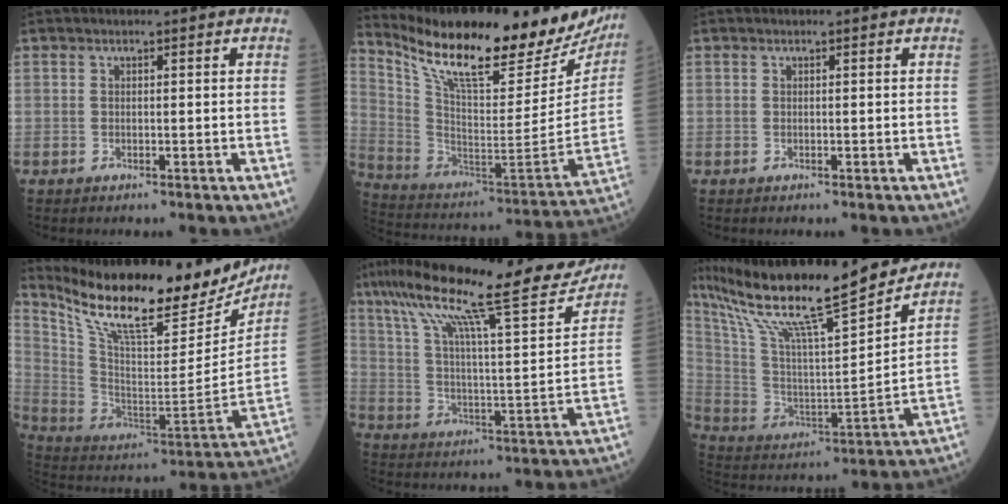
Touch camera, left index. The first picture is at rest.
{"total": 29.5, "force": [24.1, 6.6, 15.6], "torque": [-0.269, -0.052, 0.349]}
{"total": 0.0}
{"total": 24.8, "force": [20.5, 6.0, 12.6], "torque": [-0.225, -0.023, 0.317]}
{"total": 22.2, "force": [17.4, 2.1, 13.7], "torque": [-0.239, 0.012, 0.264]}
{"total": 23.2, "force": [19.2, 0.9, 12.9], "torque": [-0.239, 0.001, 0.329]}